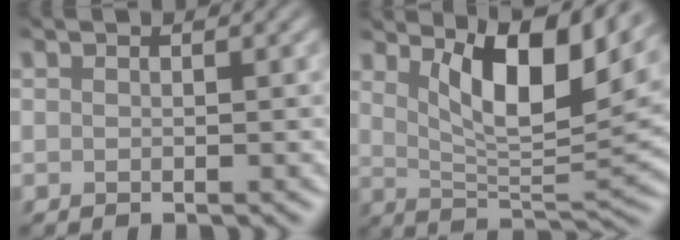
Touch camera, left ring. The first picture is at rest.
{"total": 8.6, "force": [4.1, 2.6, 7.1], "torque": [-0.114, -0.013, 0.072]}